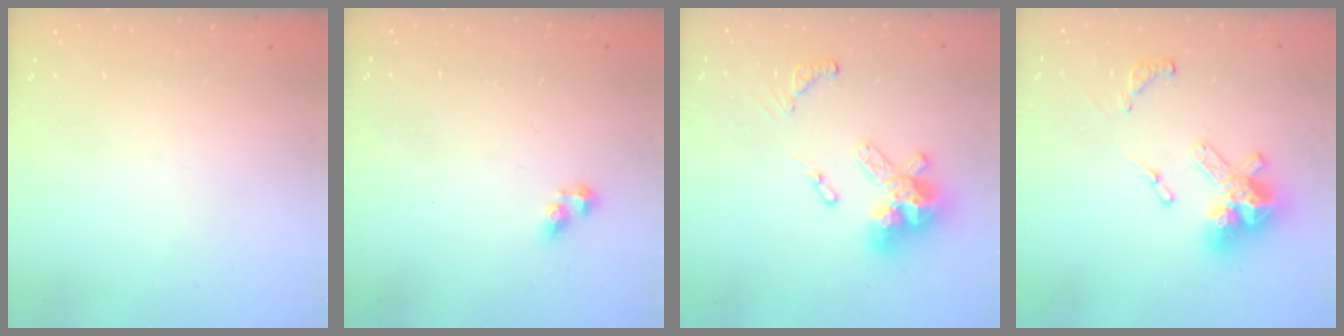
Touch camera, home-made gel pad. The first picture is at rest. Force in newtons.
{"total": 5.2, "press": 5.2, "slide": 0.7}
{"total": 13.7, "press": 13.6, "slide": 1.8}
{"total": 14.9, "press": 14.8, "slide": 1.7}